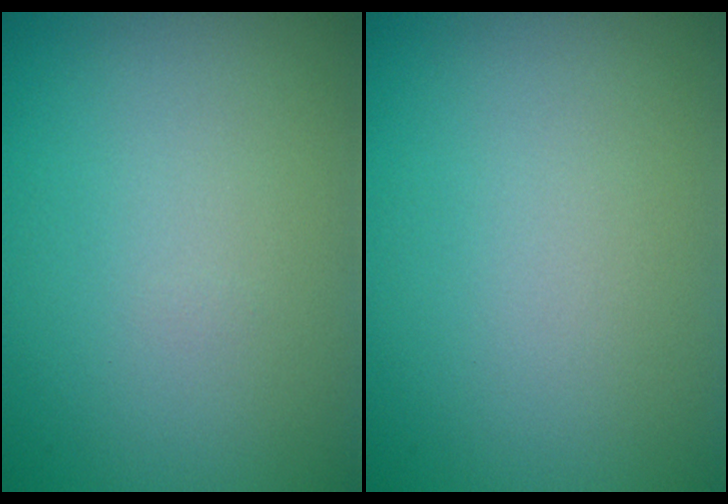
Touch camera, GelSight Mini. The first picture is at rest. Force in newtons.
{"total": 0.0}